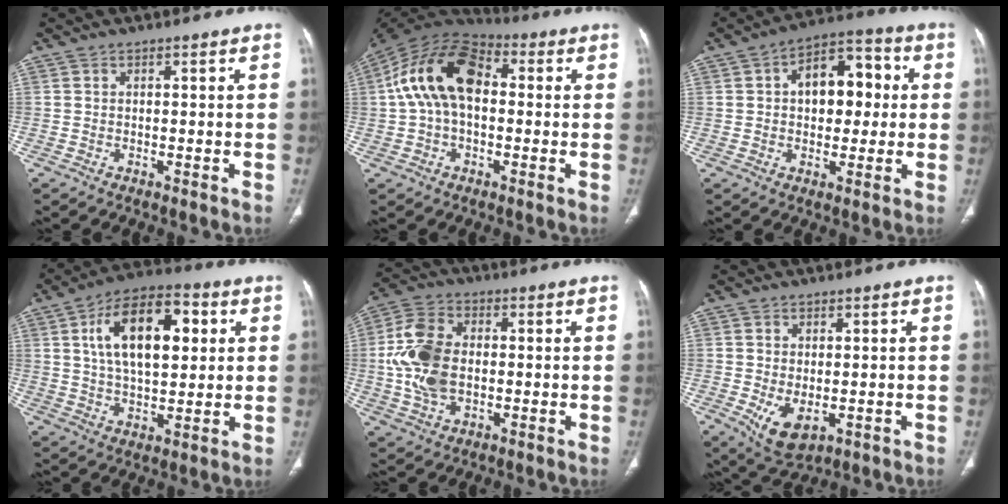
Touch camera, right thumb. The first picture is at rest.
{"total": 15.7, "force": [1.4, 9.7, 12.3], "torque": [-0.225, 0.040, 0.014]}
{"total": 12.3, "force": [1.7, 7.8, 9.4], "torque": [-0.099, 0.025, 0.018]}
{"total": 16.9, "force": [4.5, 8.7, 13.8], "torque": [-0.208, 0.005, 0.073]}
{"total": 12.6, "force": [-0.2, 8.1, 9.6], "torque": [-0.199, 0.012, -0.004]}
{"total": 6.2, "force": [-1.3, 3.6, 4.9], "torque": [-0.084, -0.012, -0.005]}